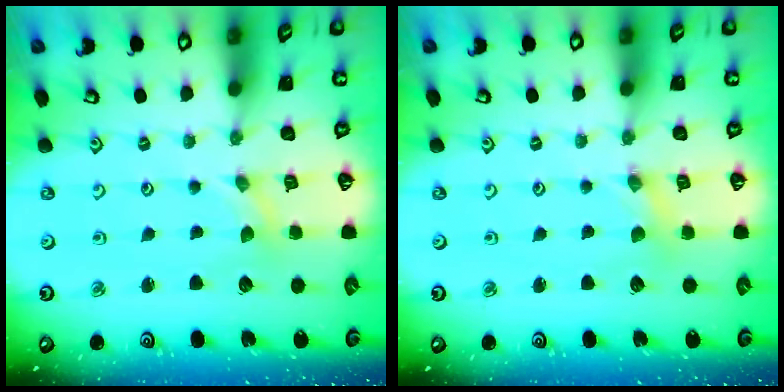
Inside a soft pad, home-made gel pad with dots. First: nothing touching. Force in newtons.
{"total": 1.1, "press": 1.1, "slide": 0.2}